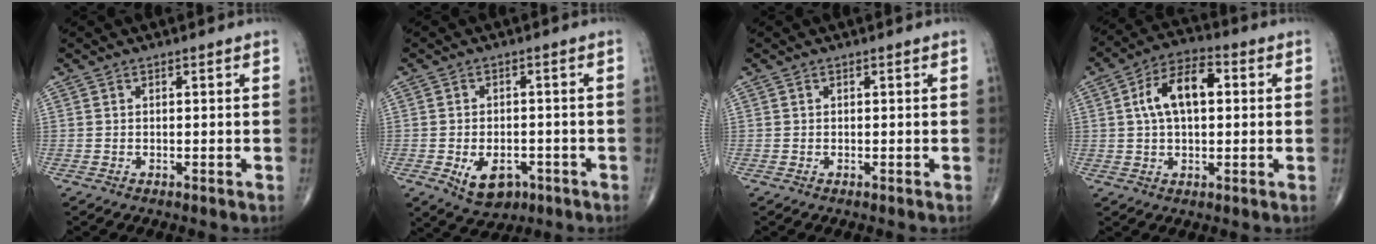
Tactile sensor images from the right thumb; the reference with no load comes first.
{"total": 7.2, "force": [-2.8, 4.7, 4.7], "torque": [-0.059, 0.009, -0.033]}
{"total": 0.0}
{"total": 10.9, "force": [1.9, 5.9, 8.9], "torque": [-0.157, 0.024, 0.025]}